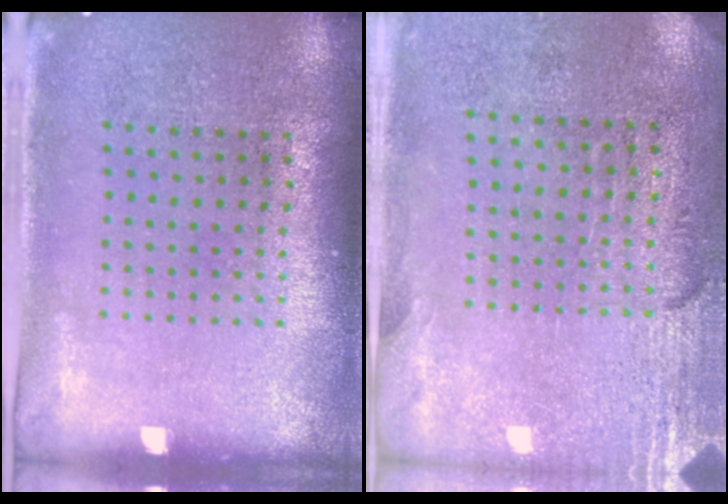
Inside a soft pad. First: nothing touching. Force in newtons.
{"total": 2.8, "press": 2.5, "slide": 1.4}